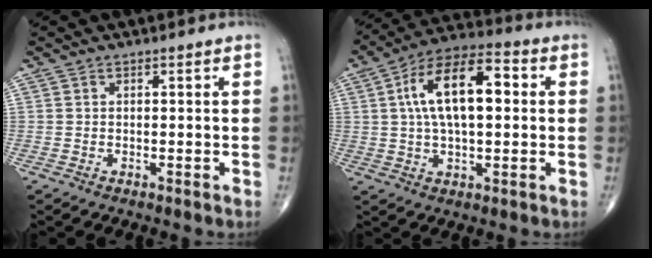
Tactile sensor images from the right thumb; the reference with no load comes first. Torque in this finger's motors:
{"motor_torque": [1.21, 3.78, 1.49, 0.26, 0.12]}